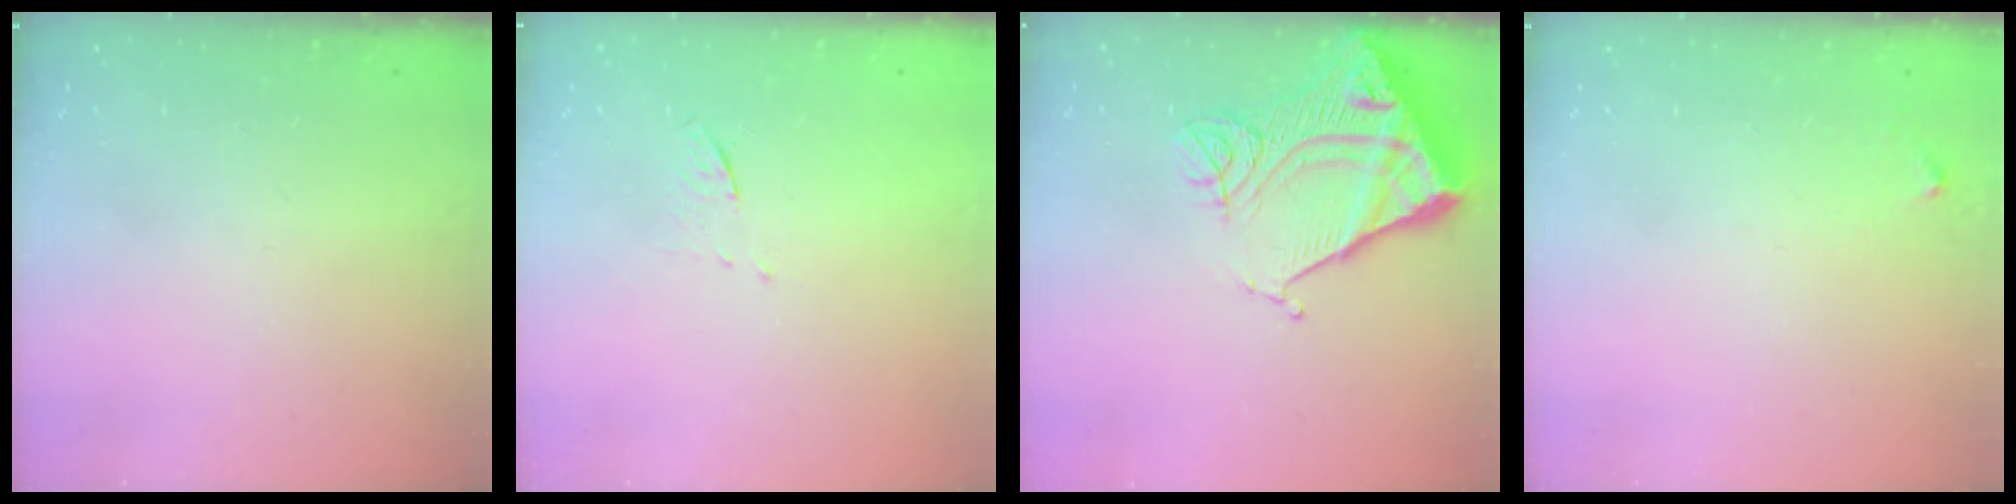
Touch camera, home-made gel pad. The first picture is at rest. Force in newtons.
{"total": 3.6, "press": 3.4, "slide": 1.4}
{"total": 15.4, "press": 15.3, "slide": 1.8}
{"total": 2.8, "press": 2.8, "slide": 0.2}